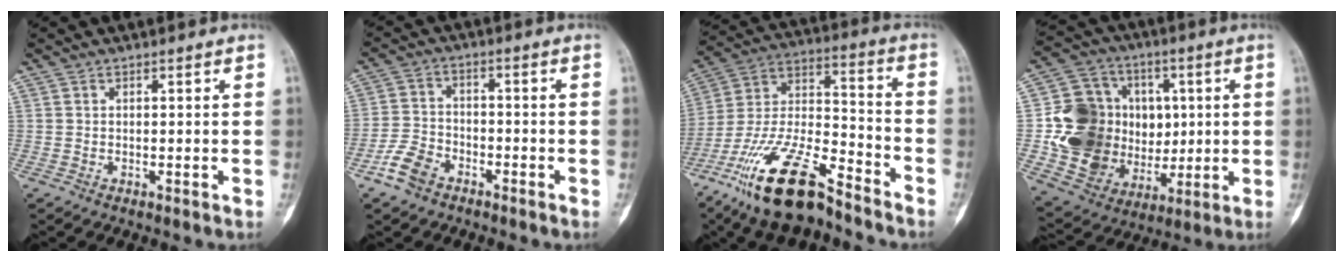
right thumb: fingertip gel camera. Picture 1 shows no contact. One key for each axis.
{"total": 6.5, "fx": -4.2, "fy": 4.0, "fz": 3.0, "tx": -0.057, "ty": 0.023, "tz": -0.084}
{"total": 20.5, "fx": -14.4, "fy": 6.2, "fz": 13.2, "tx": -0.272, "ty": 0.063, "tz": -0.267}
{"total": 20.6, "fx": 0.5, "fy": 16.9, "fz": 11.8, "tx": -0.158, "ty": 0.018, "tz": 0.033}